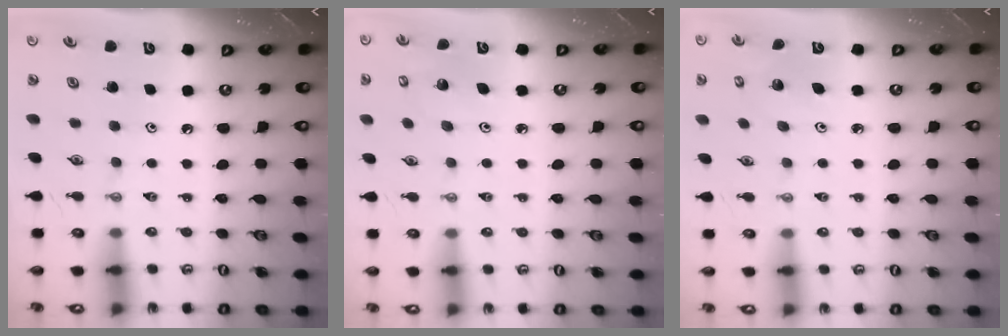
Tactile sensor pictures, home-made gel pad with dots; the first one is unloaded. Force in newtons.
{"total": 3.9, "press": 3.8, "slide": 0.5}
{"total": 2.3, "press": 2.3, "slide": 0.2}